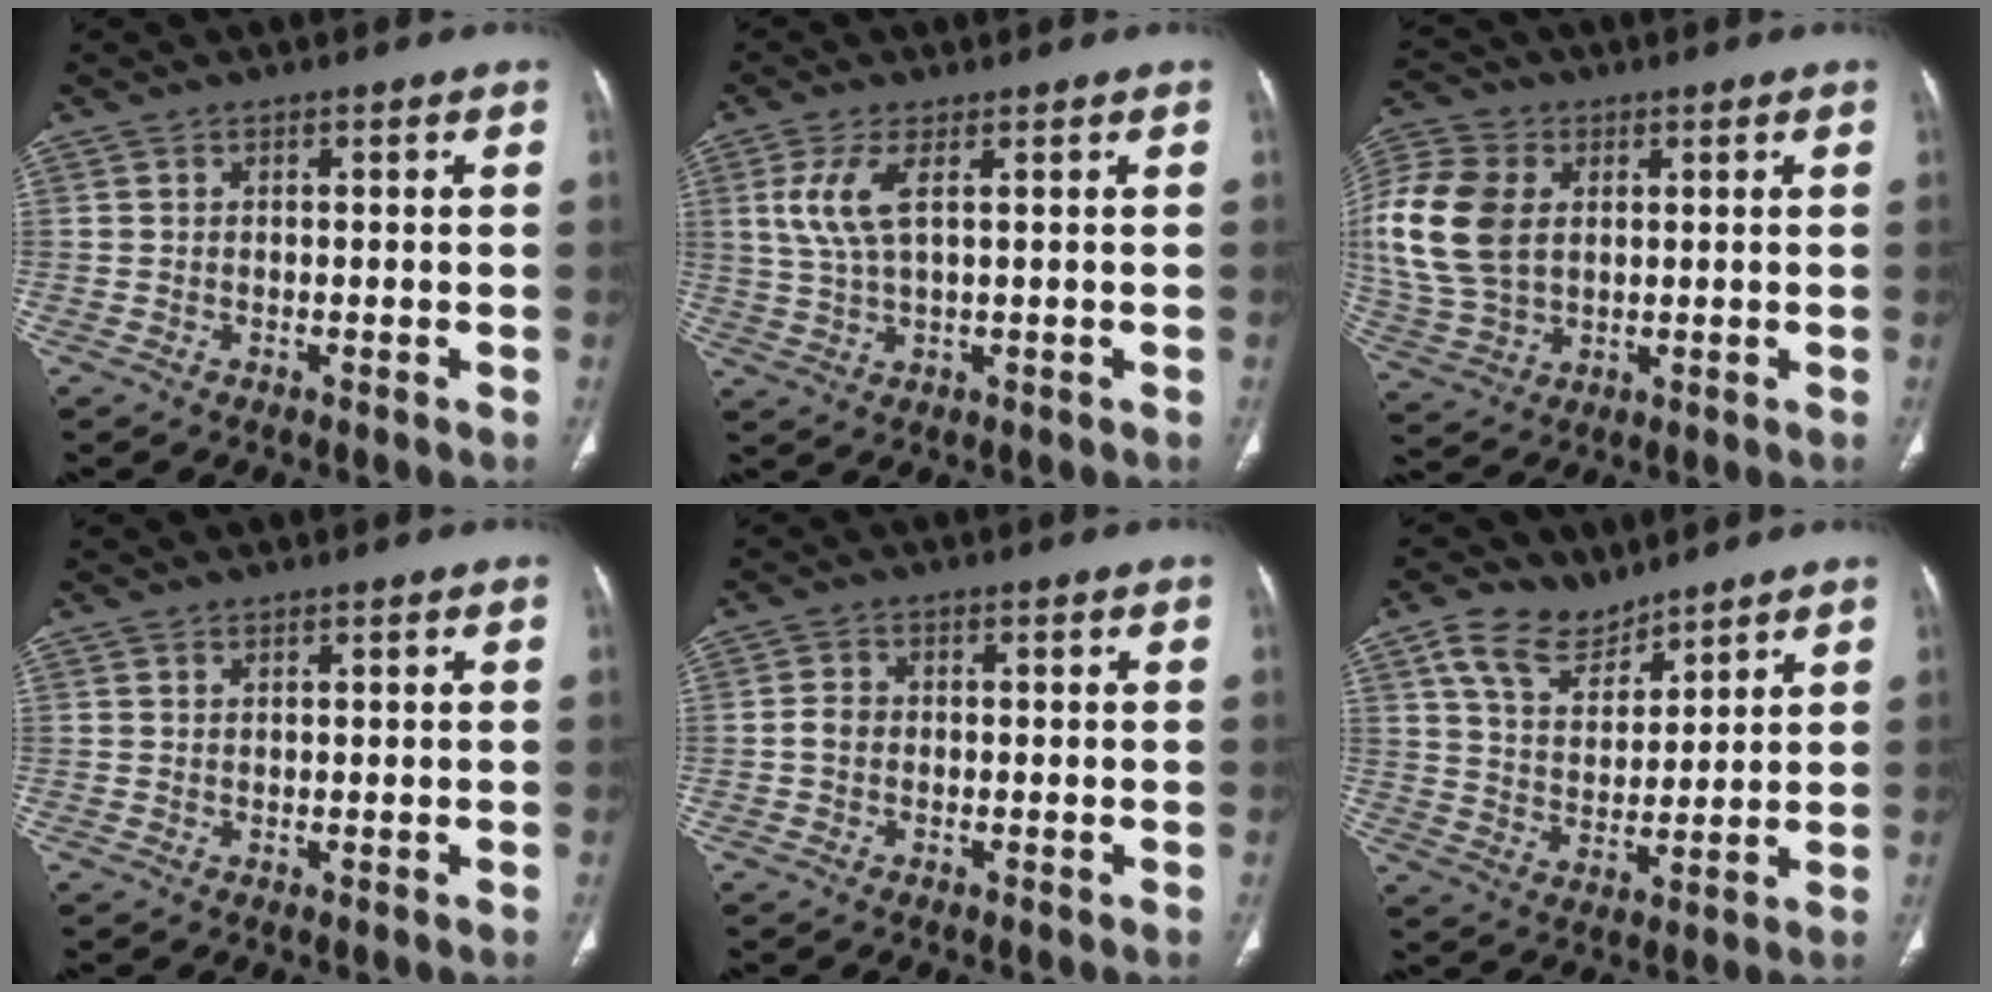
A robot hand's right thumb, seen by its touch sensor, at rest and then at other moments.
{"total": 6.7, "force": [2.1, 2.1, 6.0], "torque": [-0.151, -0.005, 0.051]}
{"total": 17.6, "force": [2.9, 12.4, 12.2], "torque": [-0.281, -0.001, 0.061]}
{"total": 0.5, "force": [0.5, 0.2, 0.0], "torque": [-0.001, -0.004, 0.008]}
{"total": 2.1, "force": [-0.3, 1.7, 1.2], "torque": [-0.019, 0.007, -0.007]}
{"total": 9.7, "force": [6.9, 5.7, 3.8], "torque": [-0.051, -0.035, 0.137]}